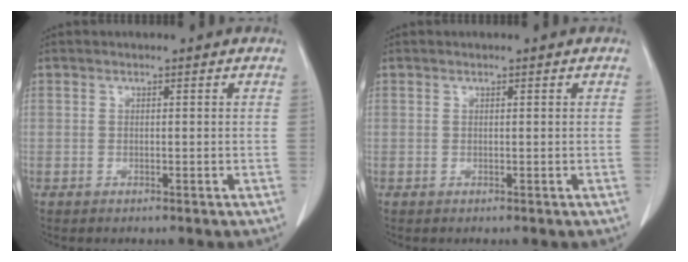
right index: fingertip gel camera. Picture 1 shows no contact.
{"total": 0.0}